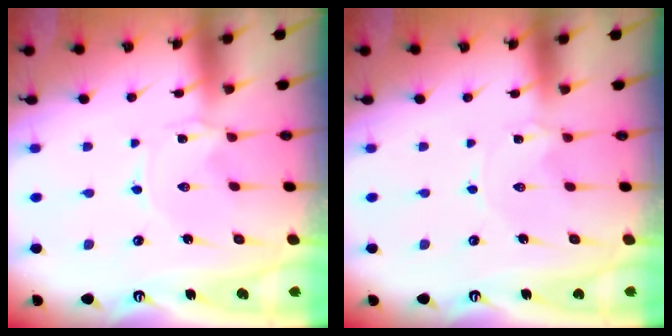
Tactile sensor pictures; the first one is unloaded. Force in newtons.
{"total": 1.8, "press": 1.8, "slide": 0.2}